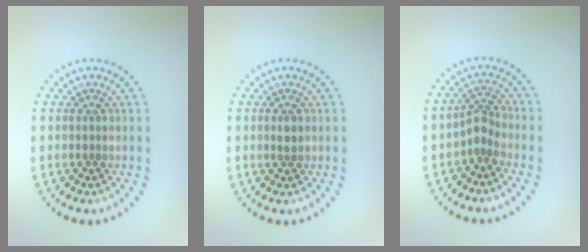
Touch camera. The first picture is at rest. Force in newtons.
{"total": 1.1, "press": 1.0, "slide": 0.4}
{"total": 1.9, "press": 1.4, "slide": 1.3}